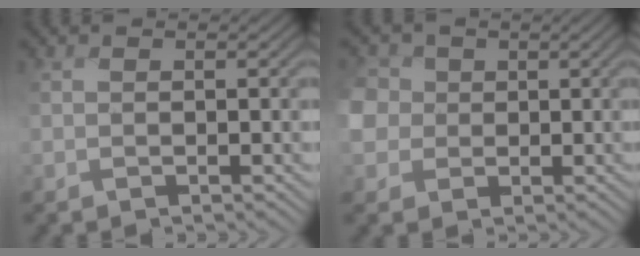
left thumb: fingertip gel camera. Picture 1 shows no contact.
{"total": 6.6, "force": [-0.2, 6.1, 2.5], "torque": [-0.094, -0.009, -0.023]}